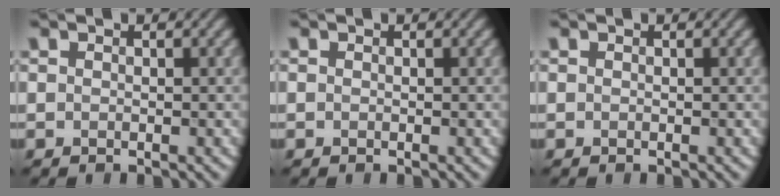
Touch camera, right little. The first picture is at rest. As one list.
[{"total": 0.0}, {"total": 0.0}]